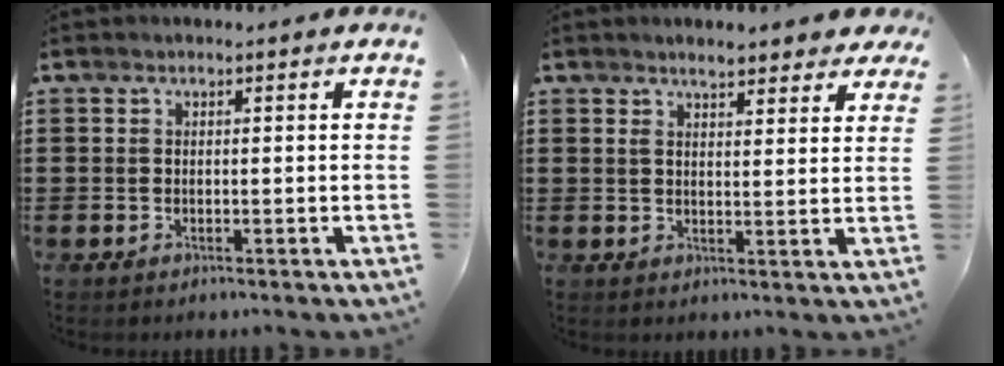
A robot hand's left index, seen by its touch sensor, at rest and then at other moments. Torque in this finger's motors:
{"motor_torque": [1.10, -1.04, 0.48, 0.08]}